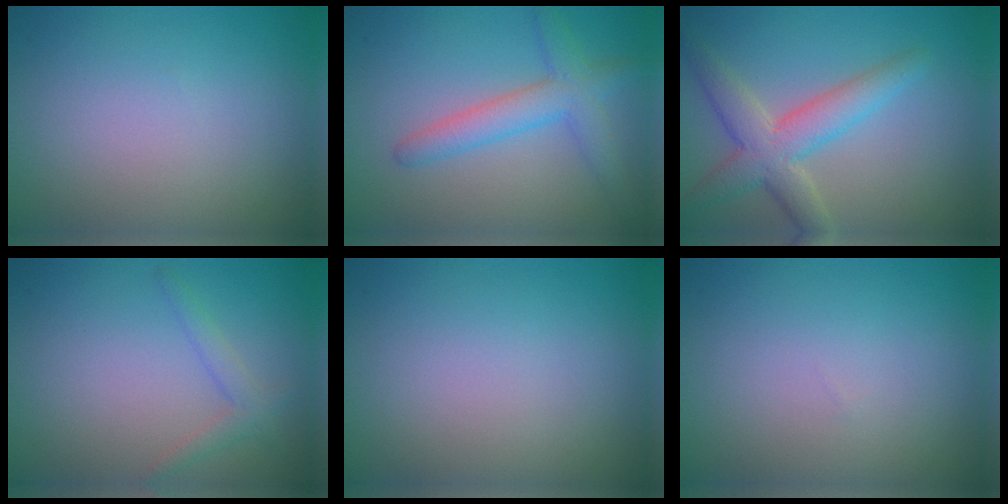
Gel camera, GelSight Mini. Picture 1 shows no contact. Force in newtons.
{"total": 3.9, "press": 3.8, "slide": 0.1}
{"total": 4.9, "press": 4.9, "slide": 0.4}
{"total": 1.8, "press": 1.8, "slide": 0.1}
{"total": 0.0}
{"total": 0.0}